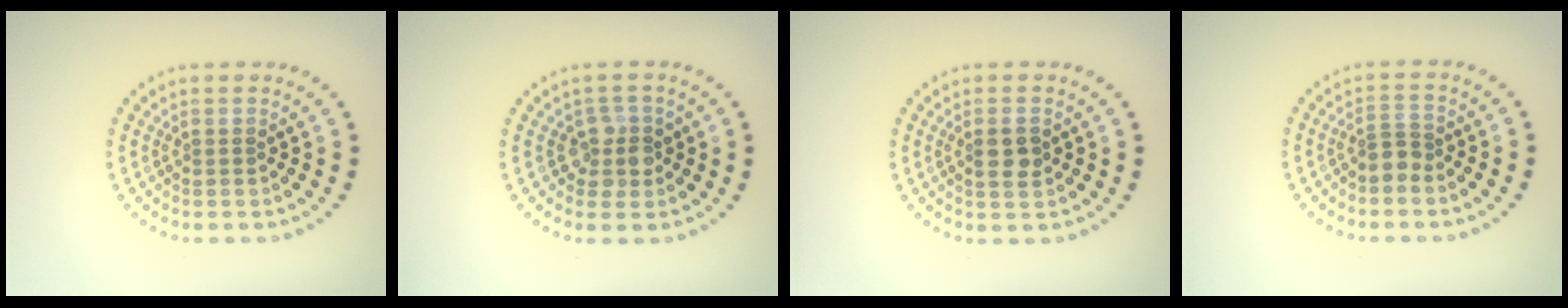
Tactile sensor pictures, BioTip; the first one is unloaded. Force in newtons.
{"total": 2.2, "press": 2.0, "slide": 0.9}
{"total": 2.0, "press": 1.9, "slide": 0.4}
{"total": 1.9, "press": 1.5, "slide": 1.1}